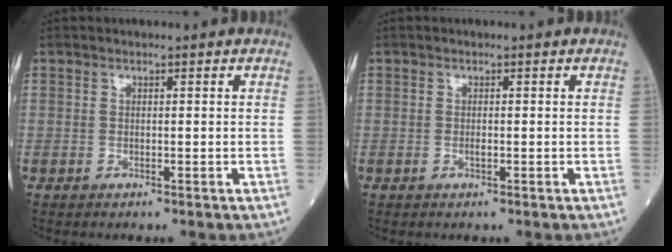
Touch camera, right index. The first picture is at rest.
{"total": 0.6, "force": [-0.1, 0.1, 0.5], "torque": [-0.012, 0.000, -0.002]}